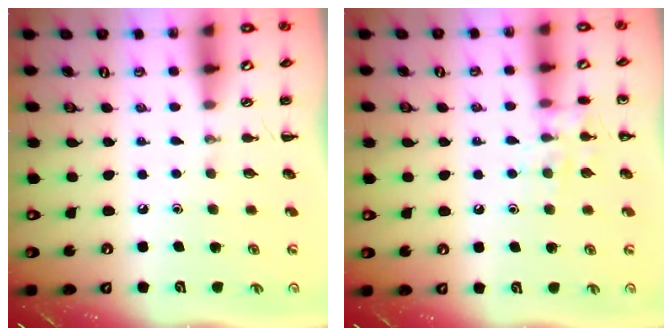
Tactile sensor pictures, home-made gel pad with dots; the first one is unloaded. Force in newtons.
{"total": 8.8, "press": 8.8, "slide": 1.0}